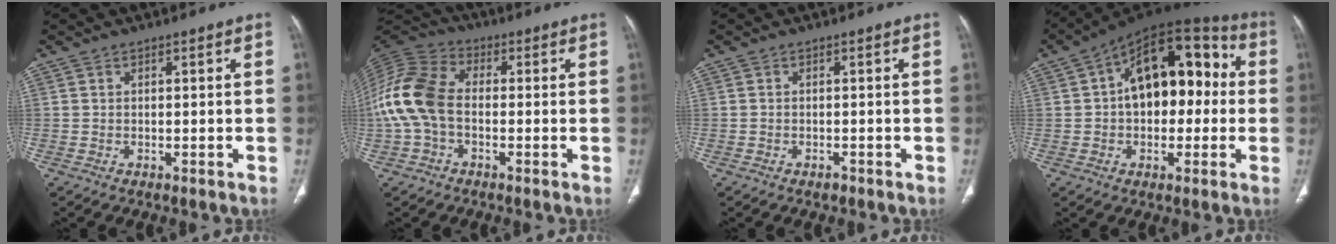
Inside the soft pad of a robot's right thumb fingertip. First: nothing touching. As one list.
[{"total": 13.4, "force": [-1.3, 8.7, 10.1], "torque": [-0.225, 0.032, -0.032]}, {"total": 0.8, "force": [-0.6, 0.4, 0.3], "torque": [-0.006, 0.002, -0.010]}, {"total": 19.2, "force": [1.7, 11.3, 15.4], "torque": [-0.190, 0.048, 0.019]}]